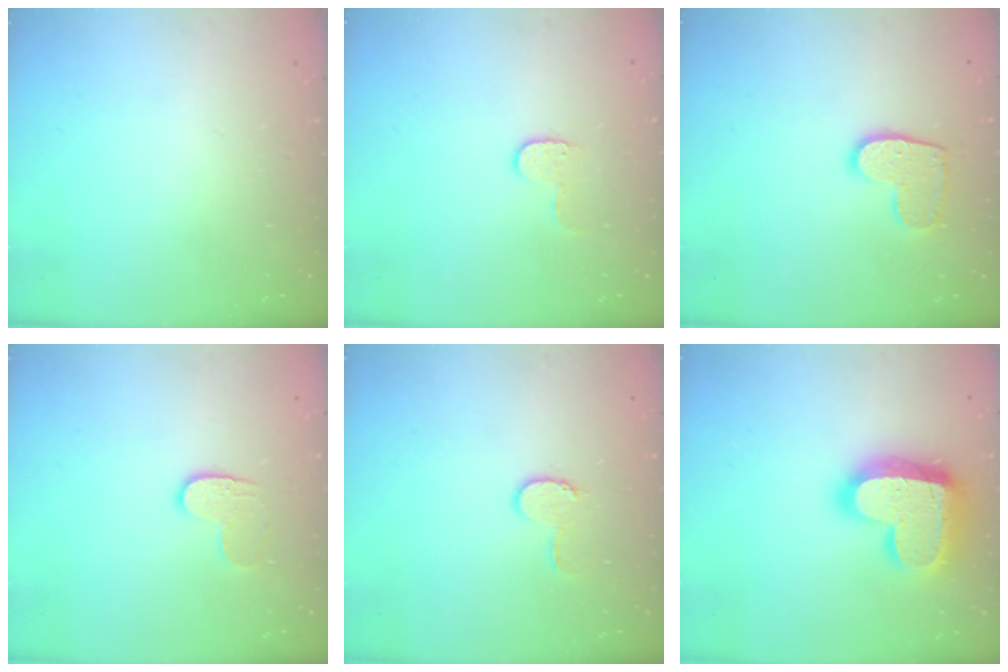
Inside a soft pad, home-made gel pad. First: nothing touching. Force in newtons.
{"total": 5.1, "press": 5.0, "slide": 0.5}
{"total": 9.8, "press": 9.8, "slide": 0.3}
{"total": 5.7, "press": 5.7, "slide": 0.3}
{"total": 6.9, "press": 6.8, "slide": 0.7}
{"total": 22.1, "press": 22.0, "slide": 1.5}